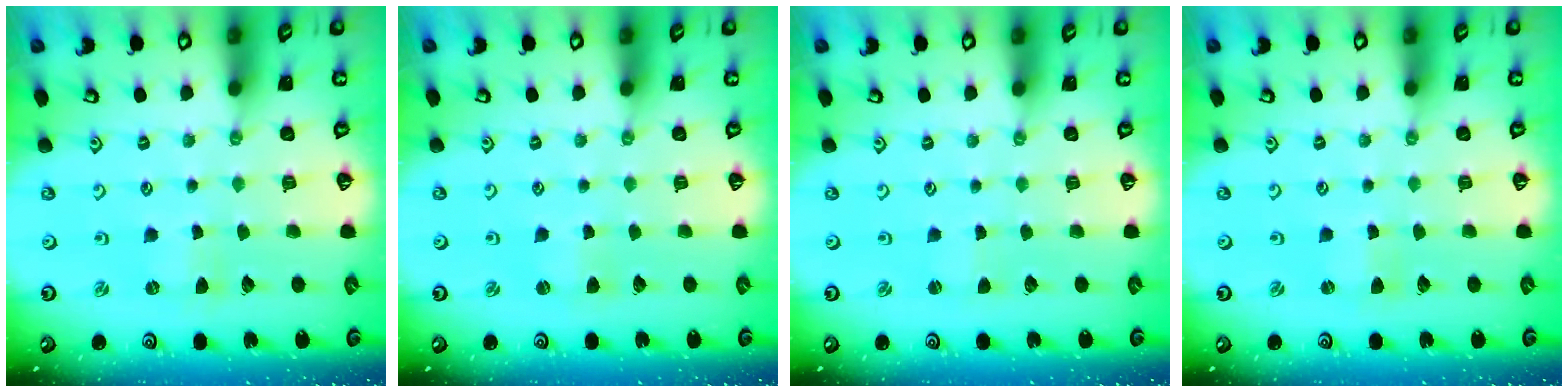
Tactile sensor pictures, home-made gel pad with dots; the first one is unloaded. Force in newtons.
{"total": 1.0, "press": 1.0, "slide": 0.1}
{"total": 0.5, "press": 0.5, "slide": 0.1}
{"total": 0.0}